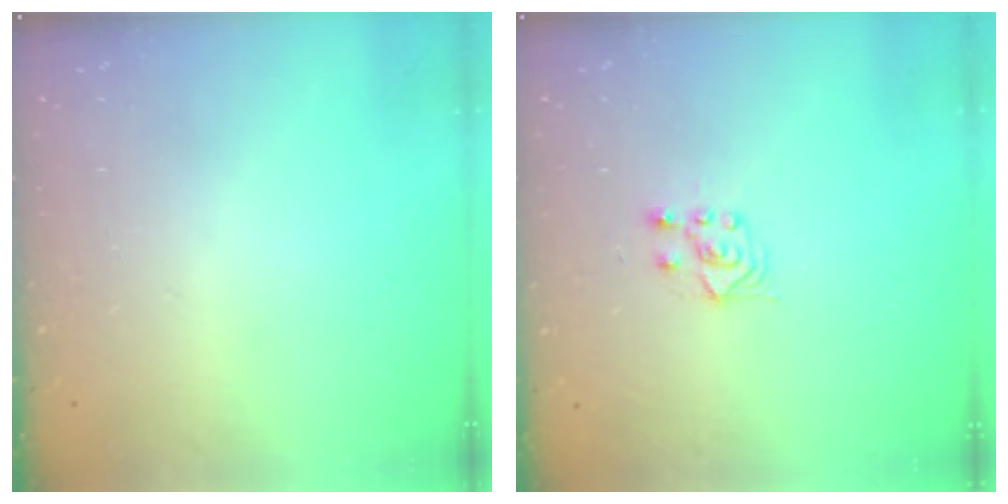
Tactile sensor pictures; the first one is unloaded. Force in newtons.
{"total": 4.2, "press": 4.1, "slide": 1.1}